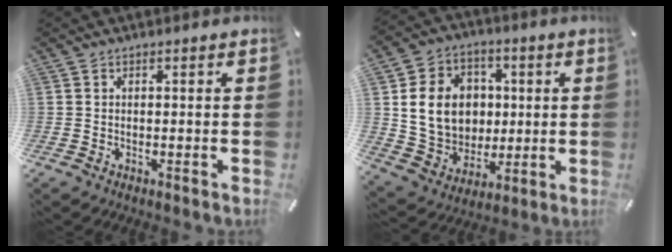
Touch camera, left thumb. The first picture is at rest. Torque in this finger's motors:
{"motor_torque": [2.41, 2.60, 0.86, 0.21, 0.17]}